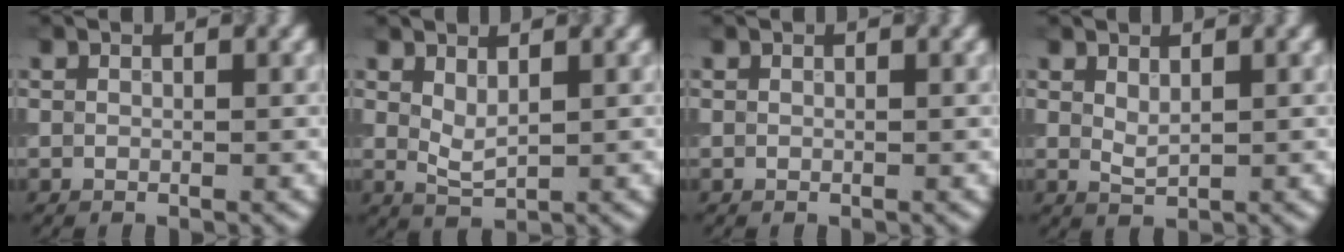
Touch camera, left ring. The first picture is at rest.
{"total": 1.7, "force": [0.8, 0.6, 1.3], "torque": [-0.030, -0.005, 0.022]}
{"total": 0.0}
{"total": 1.2, "force": [0.7, 0.5, 0.9], "torque": [-0.020, -0.002, 0.018]}